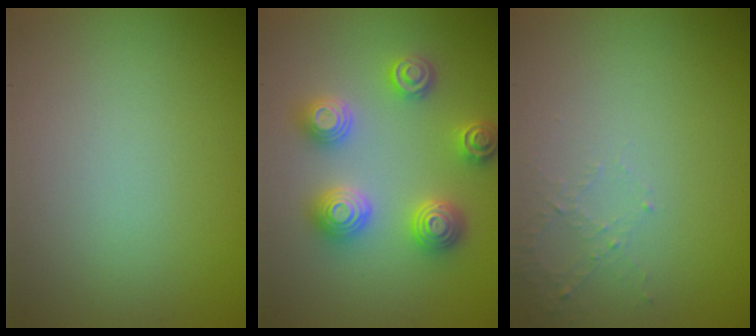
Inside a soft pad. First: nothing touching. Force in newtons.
{"total": 4.4, "press": 4.4, "slide": 0.7}
{"total": 1.3, "press": 1.3, "slide": 0.4}